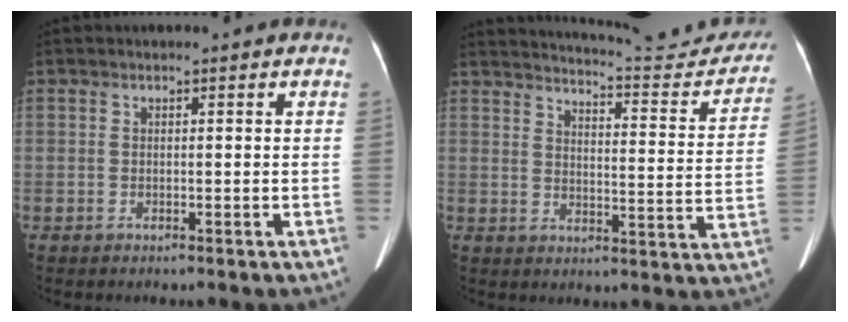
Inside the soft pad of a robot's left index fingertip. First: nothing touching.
{"total": 19.6, "force": [18.8, 2.0, 5.5], "torque": [-0.068, -0.058, 0.224]}